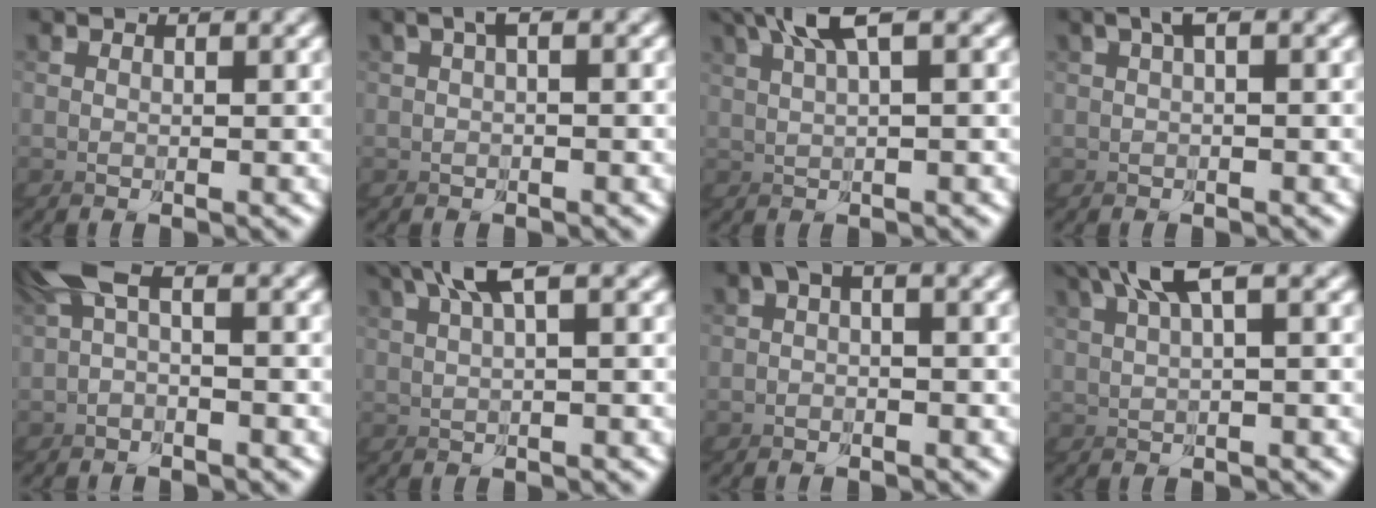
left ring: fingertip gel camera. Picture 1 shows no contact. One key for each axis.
{"total": 1.7, "fx": -0.8, "fy": -0.8, "fz": 1.2, "tx": -0.030, "ty": 0.008, "tz": -0.011}
{"total": 2.9, "fx": 1.7, "fy": -0.9, "fz": 2.1, "tx": -0.065, "ty": 0.012, "tz": 0.029}
{"total": 1.6, "fx": -0.6, "fy": -1.0, "fz": 1.0, "tx": -0.026, "ty": 0.011, "tz": -0.010}
{"total": 2.2, "fx": -1.5, "fy": -0.1, "fz": 1.6, "tx": -0.071, "ty": -0.006, "tz": -0.014}
{"total": 2.5, "fx": 1.0, "fy": -1.0, "fz": 2.1, "tx": -0.061, "ty": 0.012, "tz": 0.019}
{"total": 1.2, "fx": -1.0, "fy": 0.0, "fz": 0.7, "tx": -0.053, "ty": -0.007, "tz": -0.009}
{"total": 2.8, "fx": 1.3, "fy": -1.0, "fz": 2.3, "tx": -0.064, "ty": 0.013, "tz": 0.021}